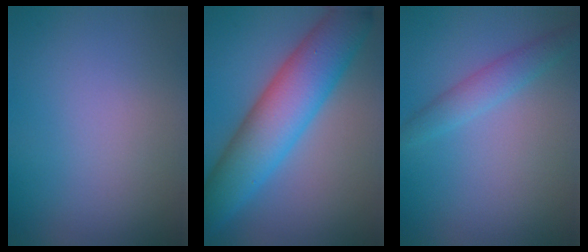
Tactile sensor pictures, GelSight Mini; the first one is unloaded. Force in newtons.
{"total": 8.6, "press": 8.6, "slide": 0.2}
{"total": 2.2, "press": 2.2, "slide": 0.1}